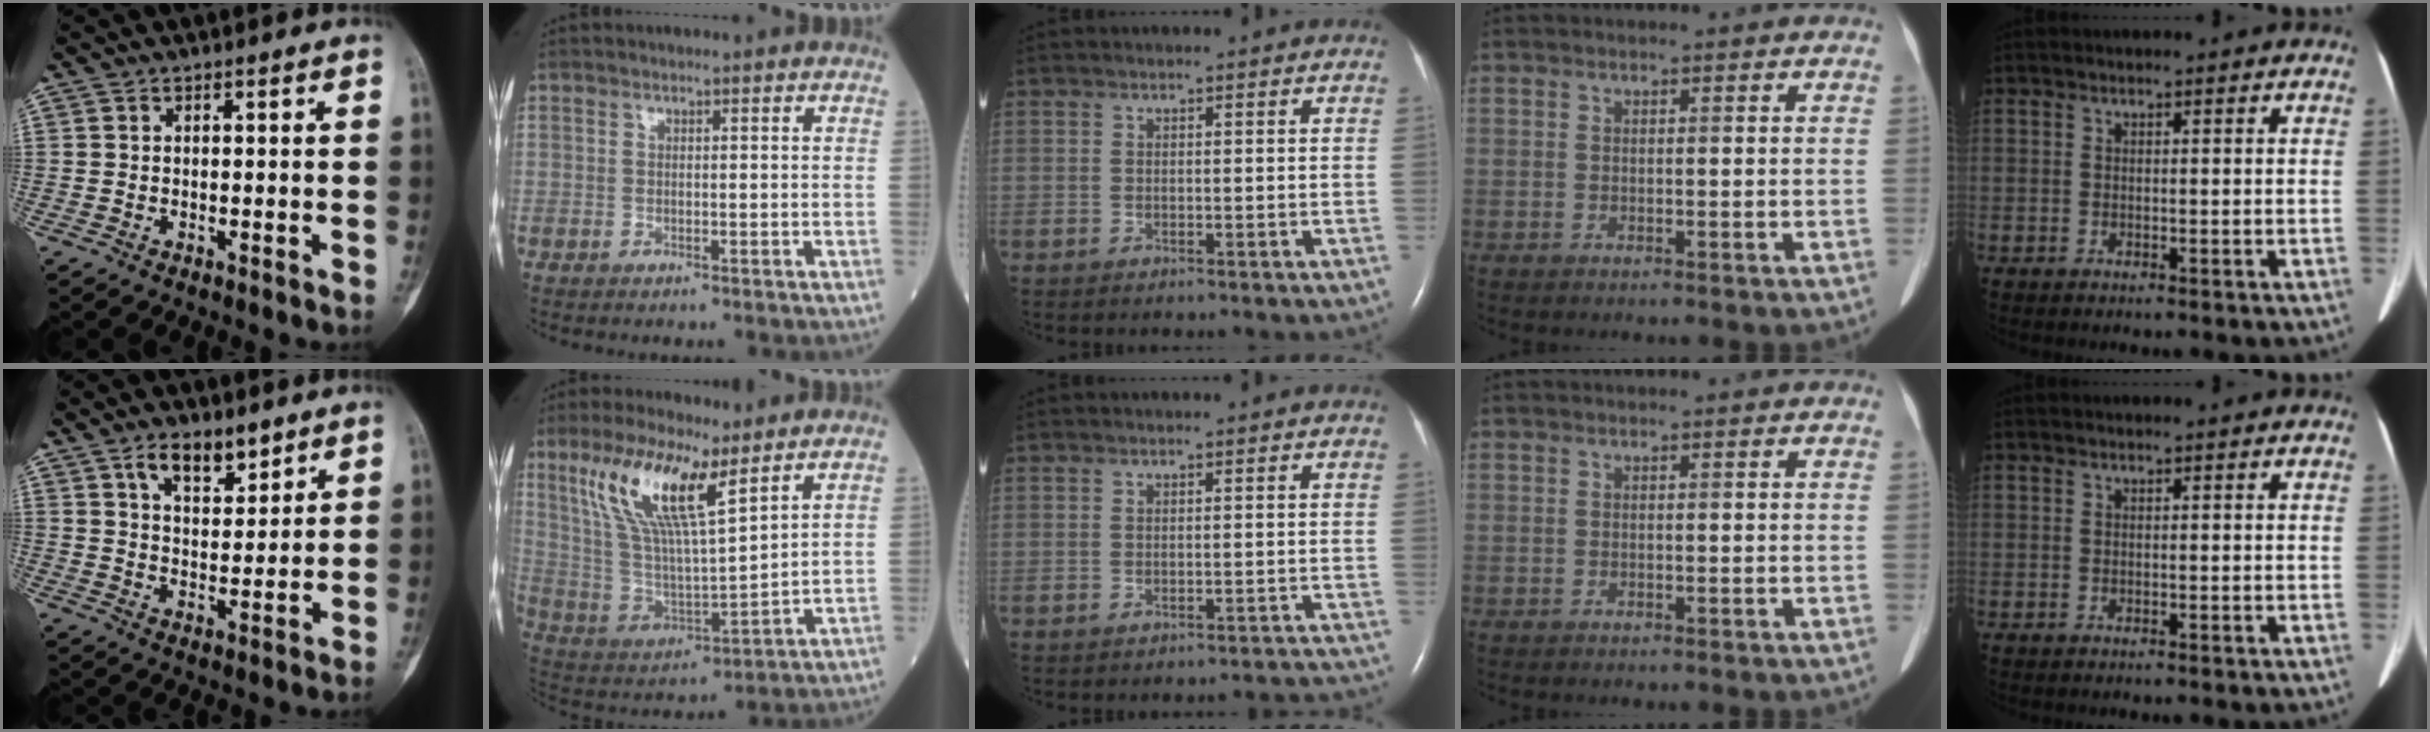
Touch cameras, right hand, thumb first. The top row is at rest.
{"thumb": {"total": 8.2, "force": [5.2, 4.0, 5.0], "torque": [-0.057, -0.033, 0.090]}, "index": {"total": 14.6, "force": [8.3, 2.9, 11.7], "torque": [-0.244, 0.008, 0.164]}, "middle": {"total": 4.9, "force": [-4.7, 1.2, 0.5], "torque": [0.009, 0.006, -0.045]}}